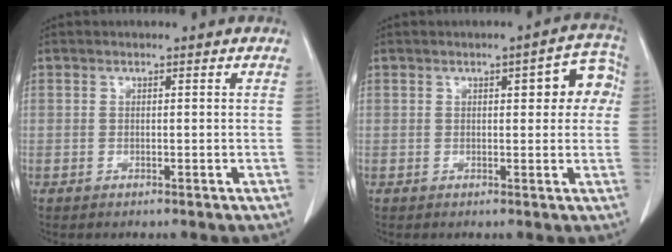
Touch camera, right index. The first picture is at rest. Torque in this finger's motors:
{"motor_torque": [0.37, 0.00, 0.14, 0.02]}